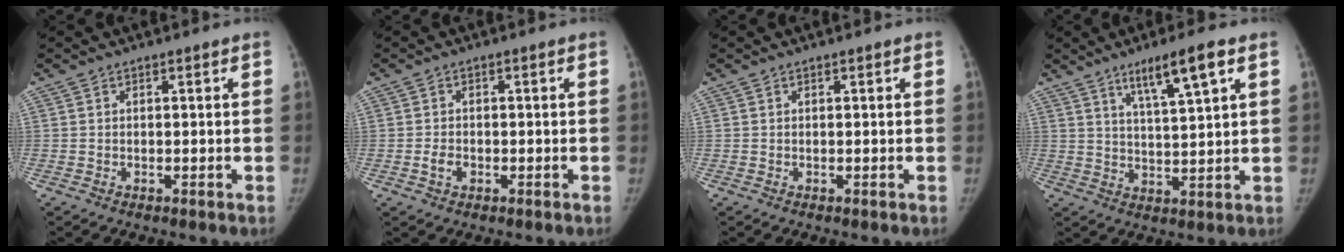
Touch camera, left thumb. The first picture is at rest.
{"total": 2.3, "force": [-0.8, 1.7, 1.3], "torque": [-0.019, 0.007, -0.014]}
{"total": 0.0}
{"total": 8.6, "force": [4.8, 0.8, 7.0], "torque": [-0.121, -0.023, 0.087]}